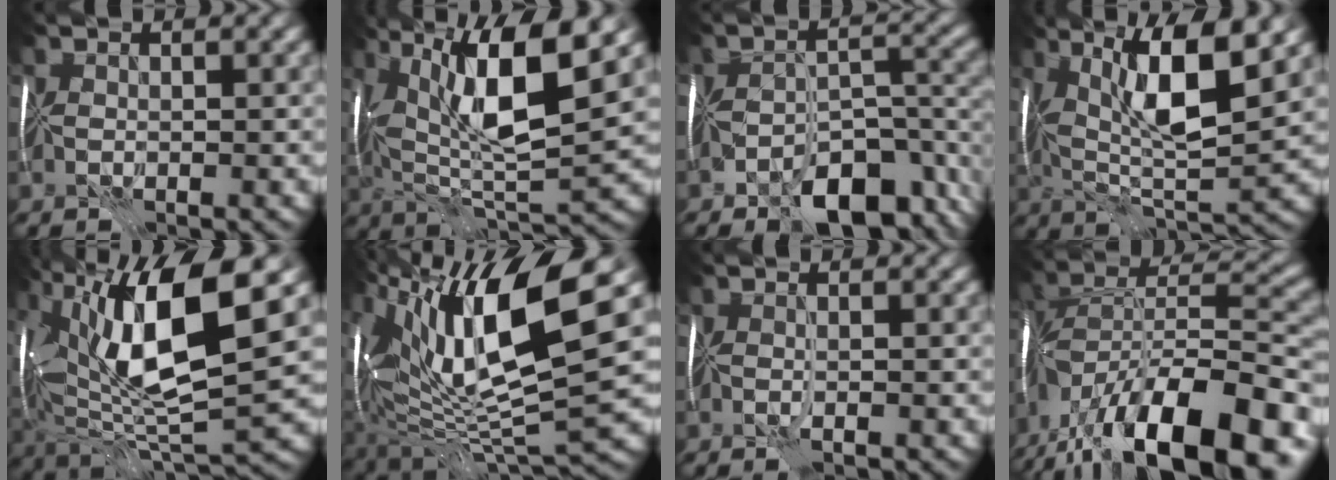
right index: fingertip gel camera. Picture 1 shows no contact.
{"total": 11.3, "force": [3.8, 3.0, 10.2], "torque": [-0.180, 0.002, 0.068]}
{"total": 8.0, "force": [-5.1, 3.6, 4.9], "torque": [-0.061, -0.010, -0.087]}
{"total": 10.0, "force": [3.3, 2.7, 9.1], "torque": [-0.161, 0.004, 0.057]}
{"total": 13.5, "force": [4.2, 3.9, 12.2], "torque": [-0.234, 0.008, 0.075]}
{"total": 13.6, "force": [4.7, 3.9, 12.1], "torque": [-0.227, 0.005, 0.083]}
{"total": 0.7, "force": [-0.5, -0.4, 0.2], "torque": [-0.004, -0.005, -0.009]}
{"total": 17.0, "force": [-11.2, 5.9, 11.4], "torque": [-0.206, 0.007, -0.187]}